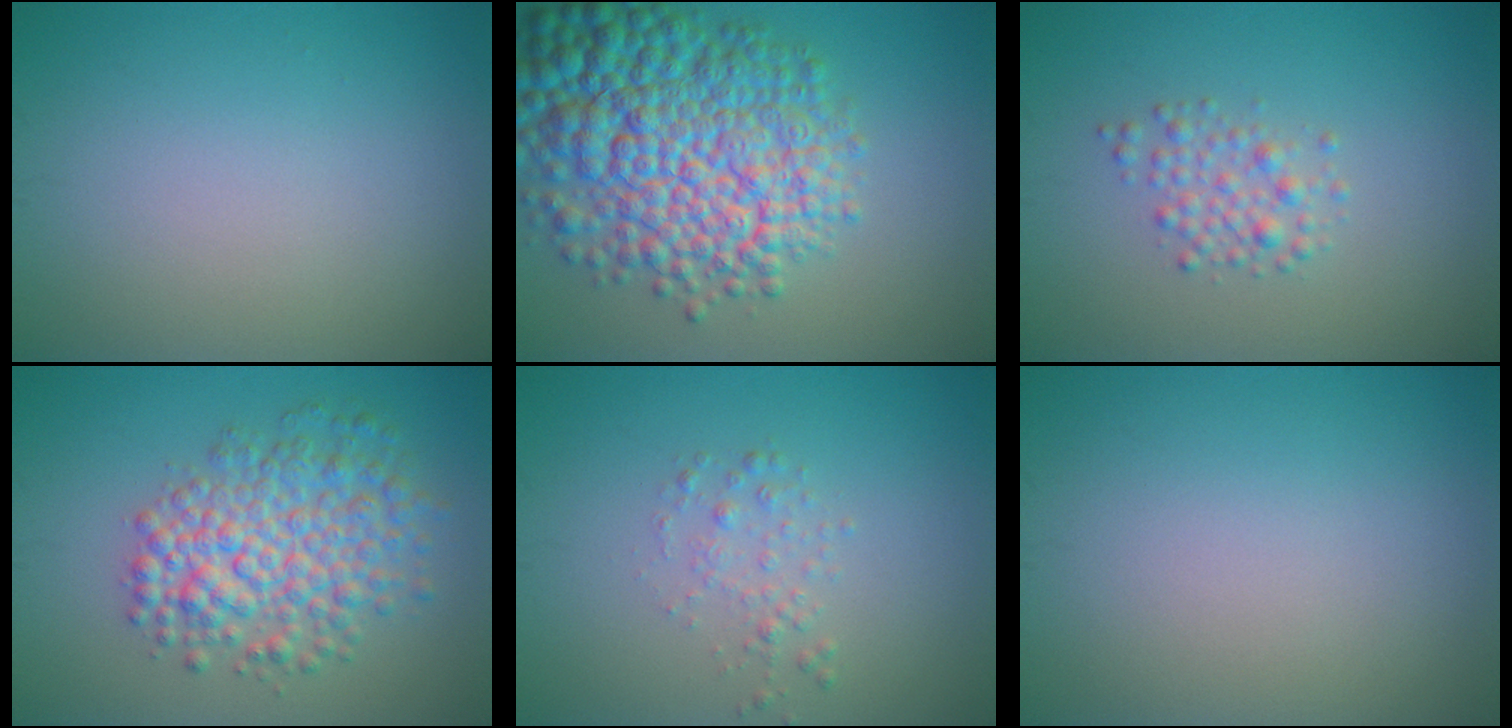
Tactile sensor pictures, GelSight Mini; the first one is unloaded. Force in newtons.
{"total": 11.5, "press": 11.5, "slide": 0.3}
{"total": 2.1, "press": 2.1, "slide": 0.0}
{"total": 6.4, "press": 6.4, "slide": 0.2}
{"total": 1.4, "press": 1.4, "slide": 0.1}
{"total": 0.0}